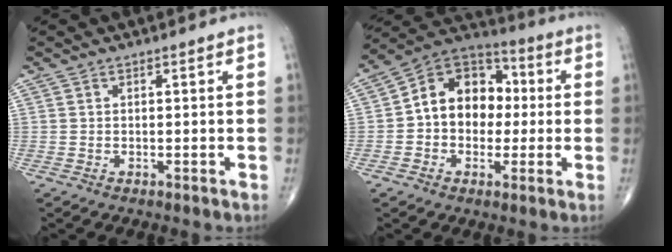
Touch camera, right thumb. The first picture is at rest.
{"total": 14.2, "force": [0.5, 10.8, 9.2], "torque": [-0.101, 0.035, -0.004]}